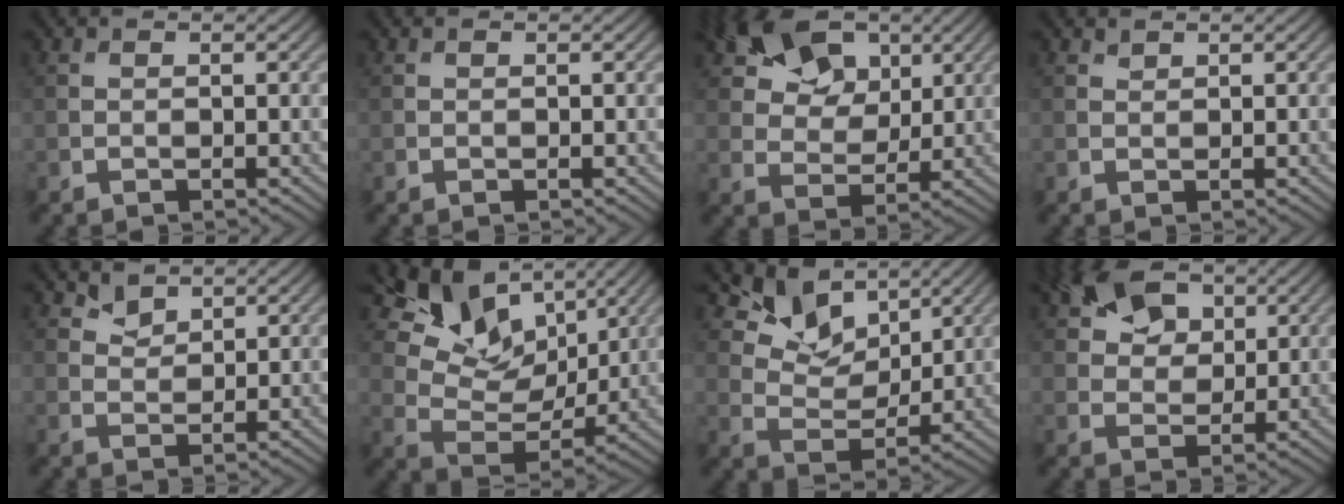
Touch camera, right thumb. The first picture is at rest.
{"total": 0.0}
{"total": 11.2, "force": [6.2, 6.9, 6.3], "torque": [-0.125, 0.011, 0.091]}
{"total": 0.7, "force": [0.6, 0.2, 0.1], "torque": [-0.002, -0.002, 0.015]}
{"total": 2.2, "force": [1.8, 1.1, 0.6], "torque": [-0.014, -0.006, 0.039]}
{"total": 13.3, "force": [7.9, 7.8, 7.3], "torque": [-0.152, 0.005, 0.139]}
{"total": 8.9, "force": [5.9, 5.1, 4.1], "torque": [-0.082, -0.003, 0.107]}
{"total": 7.8, "force": [4.2, 5.0, 4.4], "torque": [-0.095, 0.009, 0.068]}